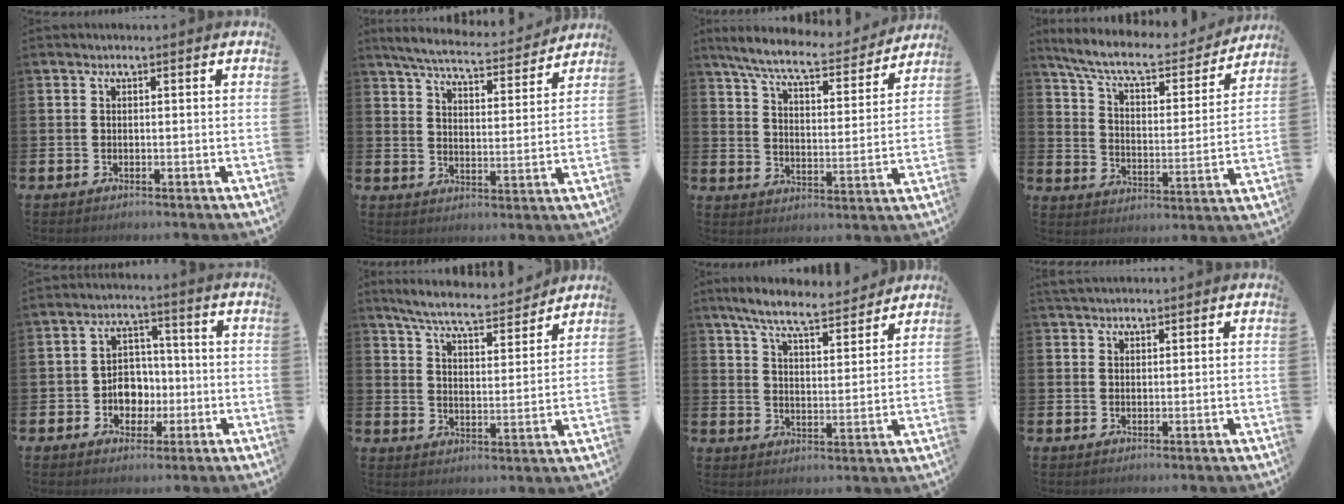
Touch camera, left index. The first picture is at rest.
{"total": 6.2, "force": [5.9, 0.7, 1.7], "torque": [-0.050, -0.041, 0.099]}
{"total": 8.2, "force": [7.5, 0.9, 3.4], "torque": [-0.102, -0.043, 0.128]}
{"total": 9.1, "force": [8.0, 2.1, 3.8], "torque": [-0.106, -0.050, 0.134]}
{"total": 6.4, "force": [-1.2, 4.9, 3.8], "torque": [-0.057, 0.009, -0.027]}
{"total": 7.2, "force": [6.8, 0.7, 2.5], "torque": [-0.076, -0.042, 0.118]}
{"total": 7.8, "force": [7.1, 1.1, 3.0], "torque": [-0.080, -0.037, 0.125]}
{"total": 2.1, "force": [2.0, 0.6, 0.3], "torque": [-0.002, -0.003, 0.036]}